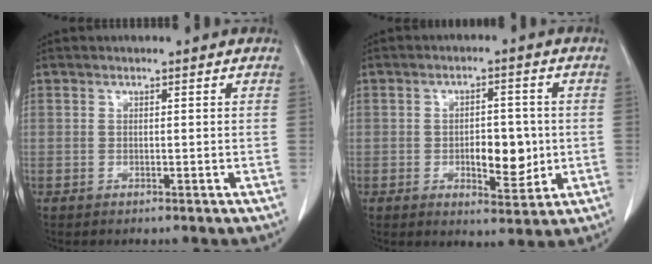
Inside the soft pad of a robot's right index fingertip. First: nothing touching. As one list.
[{"total": 6.7, "force": [-0.9, 3.1, 6.0], "torque": [-0.084, -0.002, -0.006]}]